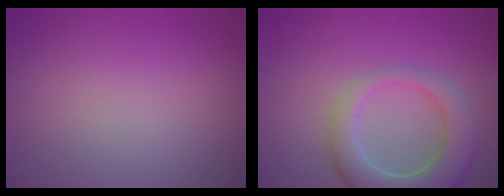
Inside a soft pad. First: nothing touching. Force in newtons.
{"total": 6.7, "press": 6.7, "slide": 0.5}